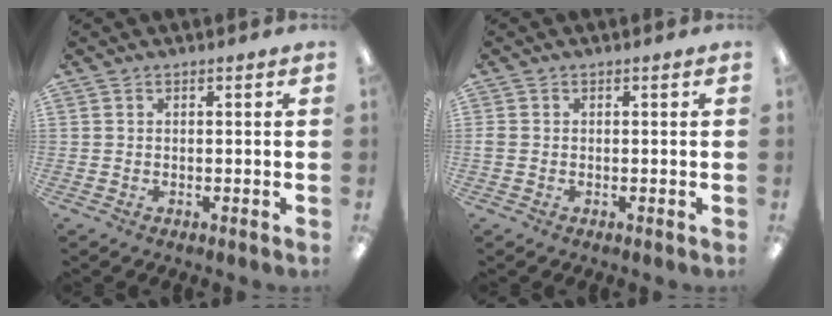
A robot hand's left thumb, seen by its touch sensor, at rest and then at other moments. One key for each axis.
{"total": 0.9, "fx": -0.2, "fy": 0.7, "fz": 0.5, "tx": -0.010, "ty": 0.004, "tz": -0.004}